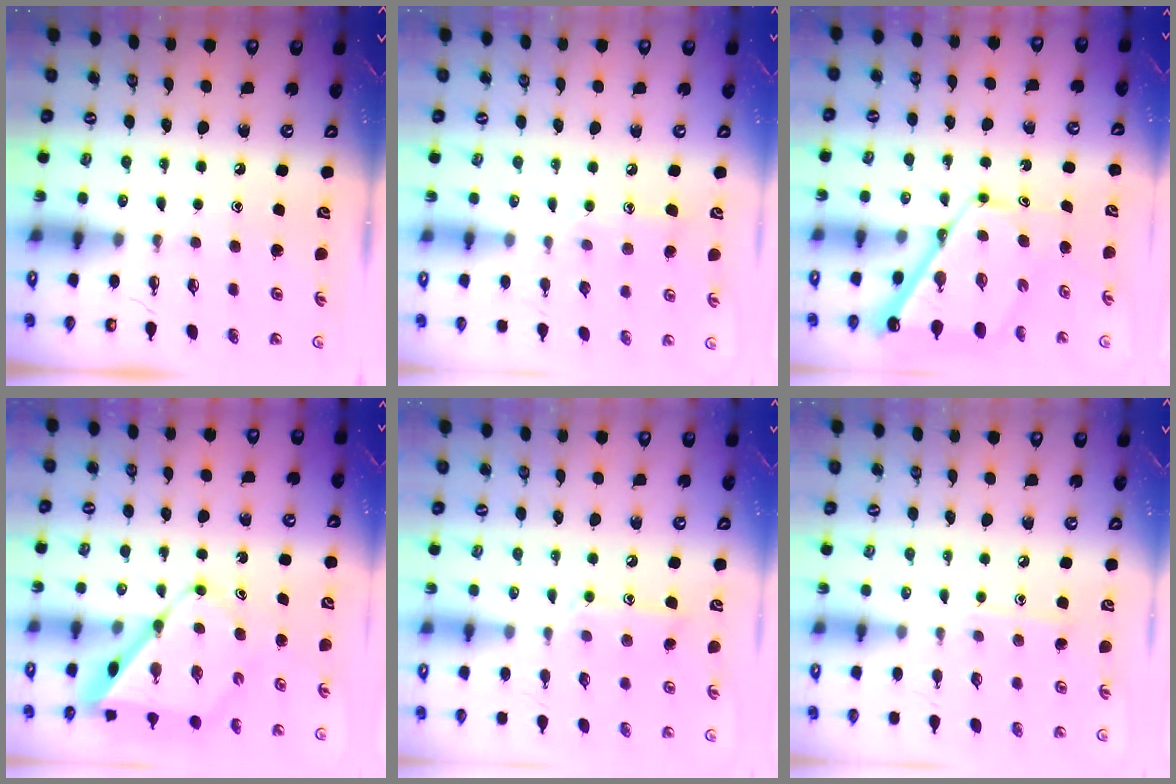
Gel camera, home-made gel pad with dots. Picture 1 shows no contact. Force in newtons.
{"total": 8.7, "press": 8.7, "slide": 0.6}
{"total": 10.5, "press": 10.5, "slide": 1.0}
{"total": 9.6, "press": 9.6, "slide": 1.0}
{"total": 9.4, "press": 9.4, "slide": 0.7}
{"total": 7.3, "press": 7.2, "slide": 0.6}